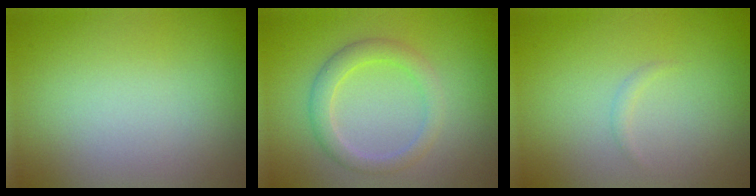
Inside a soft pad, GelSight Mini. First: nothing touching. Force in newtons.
{"total": 2.7, "press": 2.7, "slide": 0.3}
{"total": 0.6, "press": 0.6, "slide": 0.1}